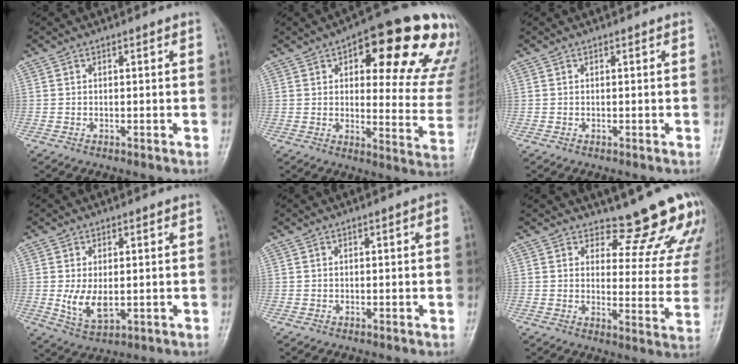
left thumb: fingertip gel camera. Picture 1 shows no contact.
{"total": 24.5, "force": [12.3, 8.4, 19.5], "torque": [-0.208, -0.024, 0.157]}
{"total": 0.0}
{"total": 5.9, "force": [0.0, 3.4, 4.8], "torque": [-0.086, -0.018, 0.011]}
{"total": 1.2, "force": [0.3, 0.6, 0.9], "torque": [-0.005, 0.003, 0.001]}
{"total": 13.2, "force": [12.0, 3.9, 4.1], "torque": [-0.007, -0.119, 0.129]}